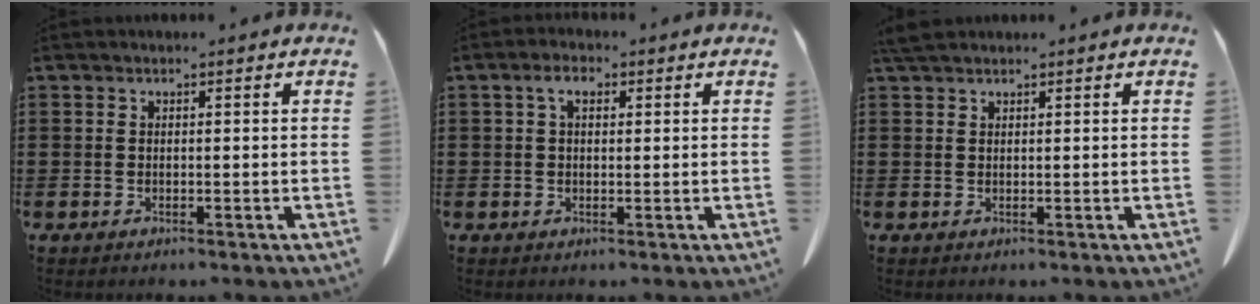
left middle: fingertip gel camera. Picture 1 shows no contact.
{"total": 2.9, "force": [1.1, 1.5, 2.3], "torque": [-0.050, 0.008, 0.018]}
{"total": 2.2, "force": [1.8, 0.5, 1.0], "torque": [-0.026, 0.002, 0.037]}